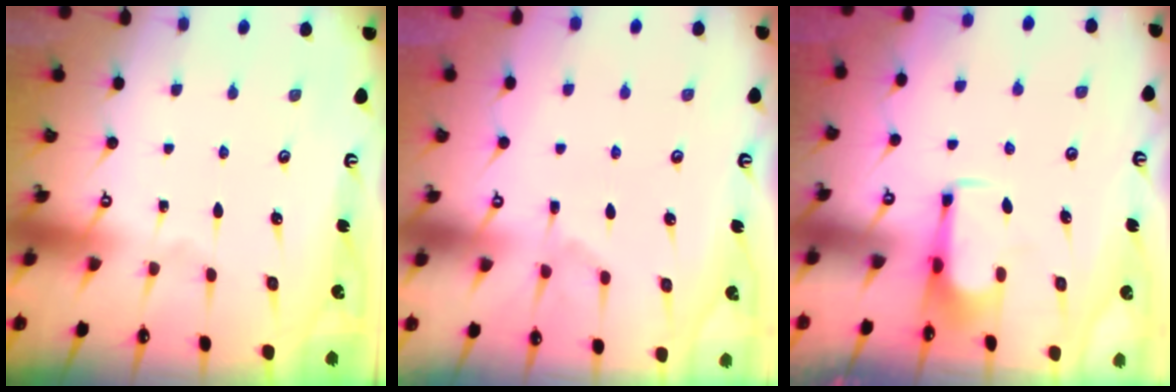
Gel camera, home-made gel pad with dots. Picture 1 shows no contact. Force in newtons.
{"total": 2.3, "press": 2.0, "slide": 1.2}
{"total": 2.0, "press": 1.9, "slide": 0.4}